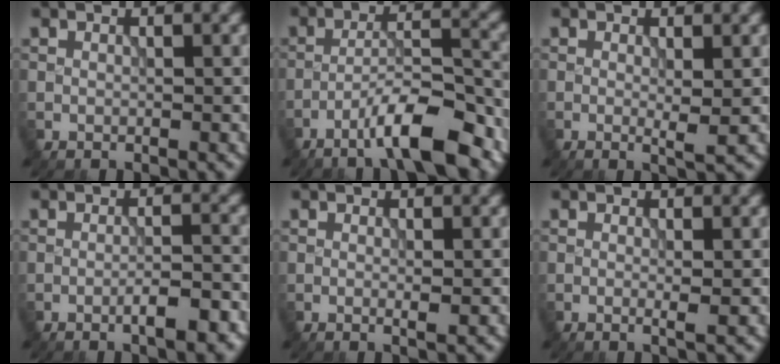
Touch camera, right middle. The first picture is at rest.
{"total": 9.1, "force": [-6.0, 2.0, 6.5], "torque": [-0.100, 0.011, -0.101]}
{"total": 1.5, "force": [0.0, 0.1, 1.5], "torque": [-0.026, -0.006, -0.003]}
{"total": 3.8, "force": [-2.0, 0.7, 3.1], "torque": [-0.047, 0.006, -0.034]}
{"total": 1.0, "force": [-0.1, 0.1, 1.0], "torque": [-0.016, -0.003, -0.003]}
{"total": 1.2, "force": [-0.1, 0.2, 1.2], "torque": [-0.021, -0.004, -0.005]}